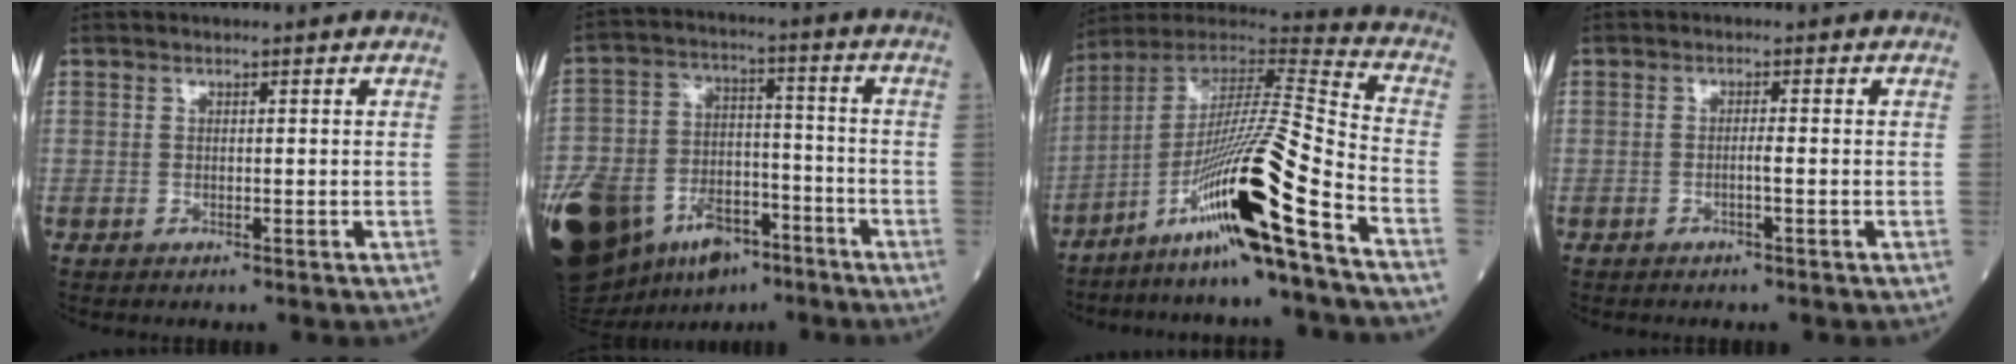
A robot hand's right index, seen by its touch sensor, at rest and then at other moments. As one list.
[{"total": 28.1, "force": [-15.6, 16.3, 16.7], "torque": [-0.416, -0.013, -0.264]}, {"total": 19.2, "force": [-10.4, -1.4, 16.1], "torque": [-0.319, -0.022, -0.191]}, {"total": 1.2, "force": [-0.4, -0.2, 1.1], "torque": [-0.023, 0.002, -0.005]}]